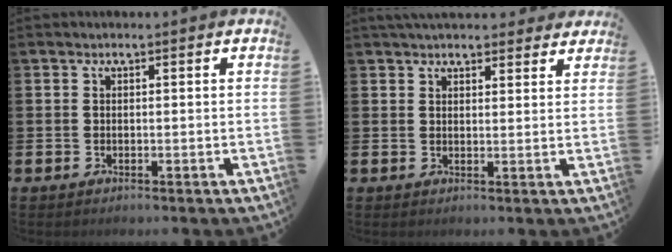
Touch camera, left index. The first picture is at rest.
{"total": 3.8, "force": [3.6, 1.0, 0.6], "torque": [-0.016, -0.011, 0.068]}